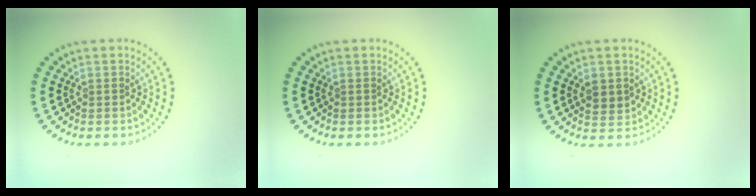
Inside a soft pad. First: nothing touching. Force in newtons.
{"total": 0.0}
{"total": 1.9, "press": 1.8, "slide": 0.3}